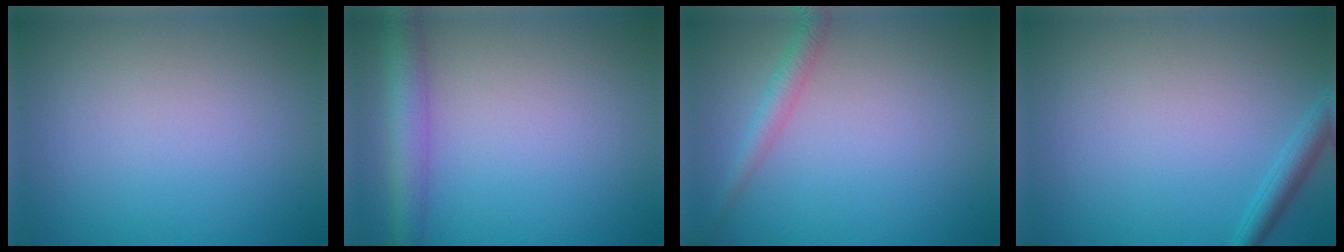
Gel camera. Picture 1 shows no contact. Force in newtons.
{"total": 4.2, "press": 4.2, "slide": 0.1}
{"total": 2.1, "press": 2.1, "slide": 0.1}
{"total": 1.8, "press": 1.8, "slide": 0.1}